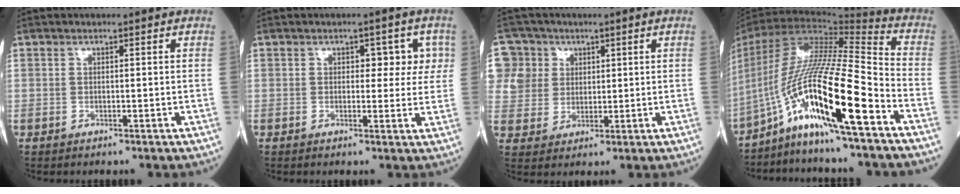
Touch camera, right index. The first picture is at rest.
{"total": 4.5, "force": [1.3, 2.8, 3.3], "torque": [-0.022, 0.014, 0.013]}
{"total": 9.8, "force": [3.7, 9.1, 0.9], "torque": [-0.029, 0.029, 0.079]}
{"total": 19.2, "force": [-9.3, 0.6, 16.8], "torque": [-0.337, -0.007, -0.172]}